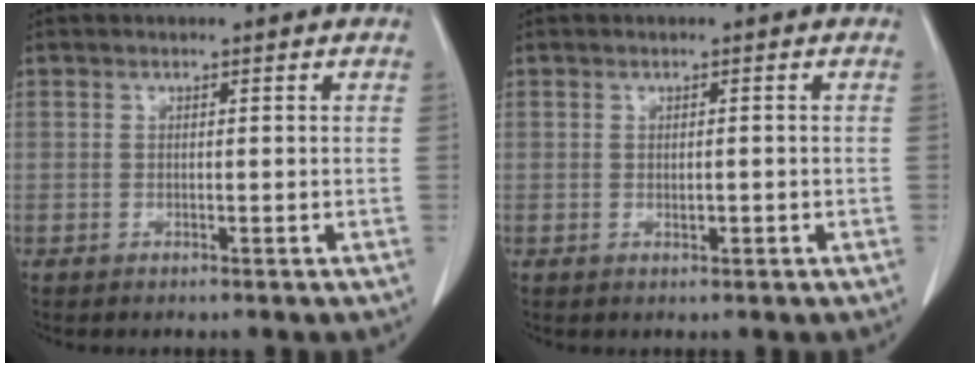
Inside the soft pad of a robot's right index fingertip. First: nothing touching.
{"total": 1.1, "force": [-0.2, 0.4, 1.0], "torque": [-0.016, -0.001, -0.001]}